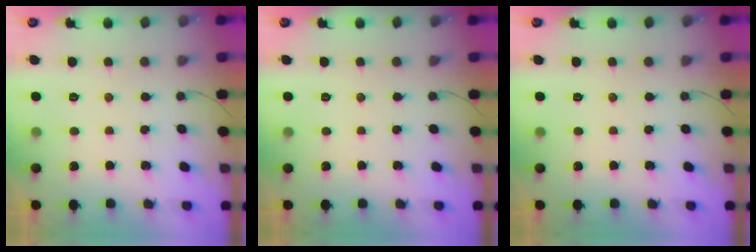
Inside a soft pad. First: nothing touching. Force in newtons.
{"total": 0.0}
{"total": 0.0}